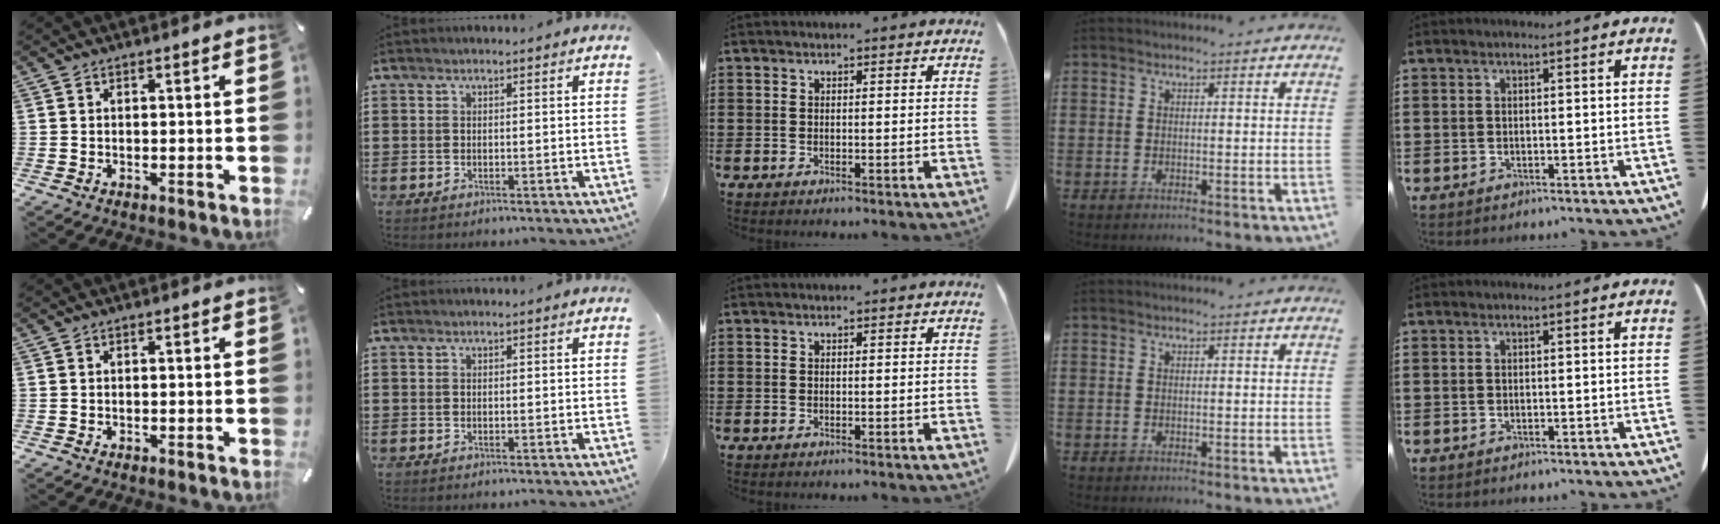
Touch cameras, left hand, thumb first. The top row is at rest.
{}